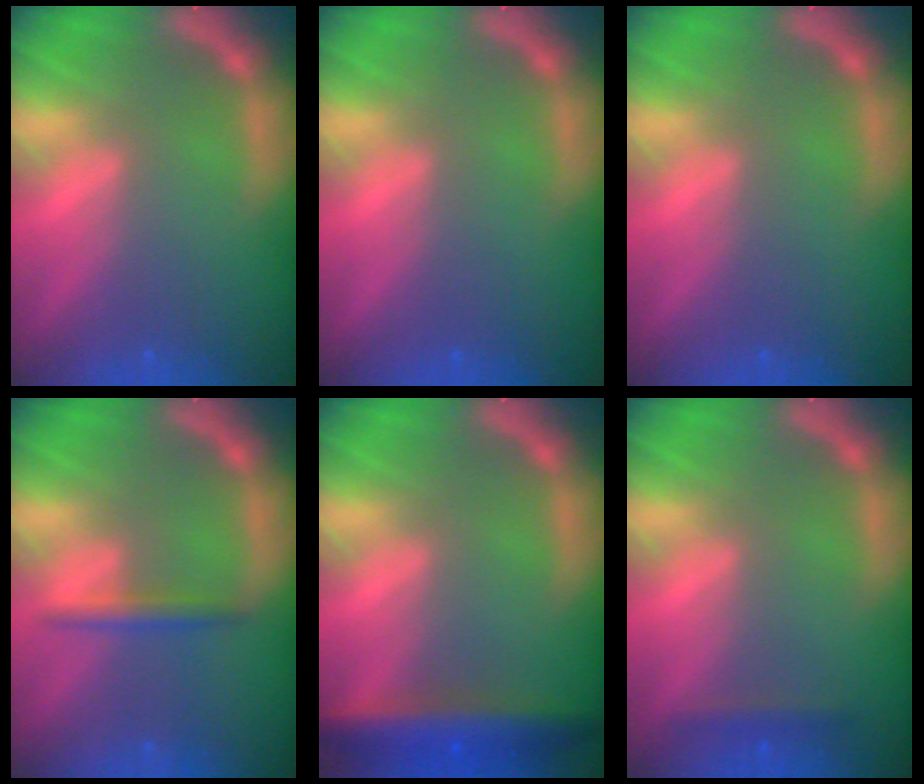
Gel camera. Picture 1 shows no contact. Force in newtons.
{"total": 0.0}
{"total": 0.0}
{"total": 1.9}
{"total": 6.0}
{"total": 1.4}